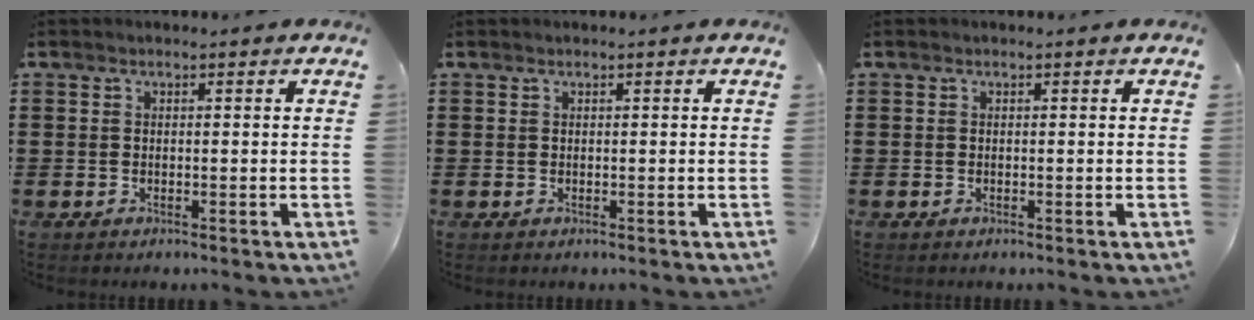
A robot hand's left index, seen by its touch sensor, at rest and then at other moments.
{"total": 0.0}
{"total": 0.0}